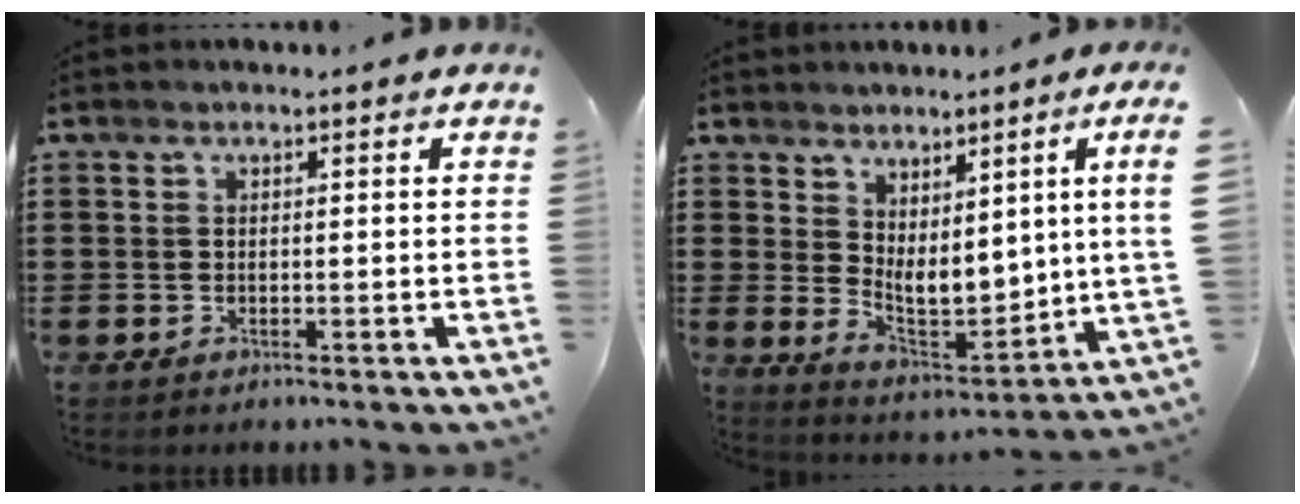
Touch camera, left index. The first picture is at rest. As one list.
[{"total": 5.4, "force": [2.8, 1.3, 4.4], "torque": [-0.086, -0.022, 0.048]}]